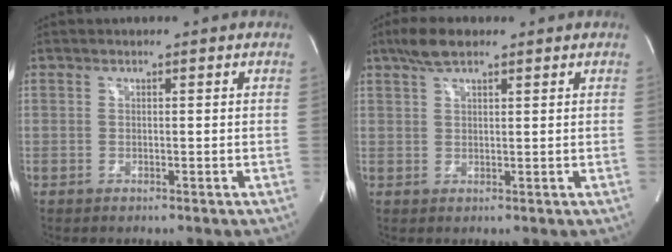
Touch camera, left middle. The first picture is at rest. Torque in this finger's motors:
{"motor_torque": [0.35, -0.48, -0.01, 0.03]}